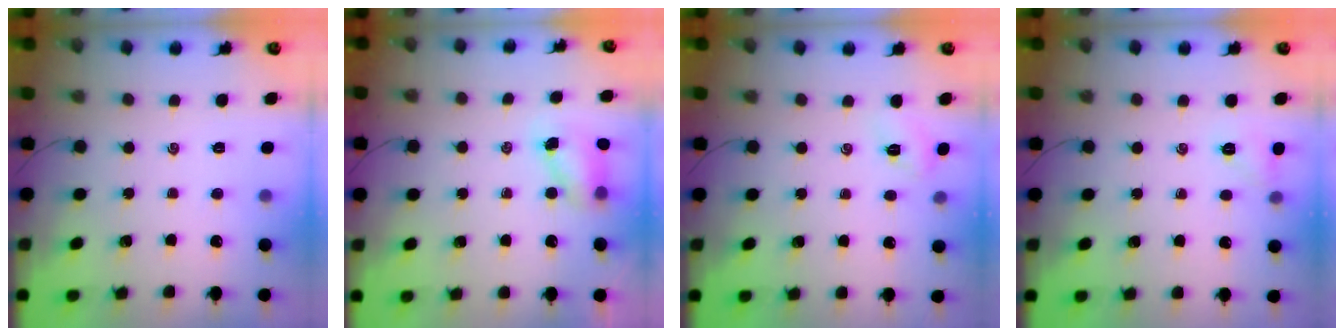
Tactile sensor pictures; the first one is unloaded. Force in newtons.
{"total": 5.6, "press": 5.5, "slide": 0.6}
{"total": 4.1, "press": 3.9, "slide": 1.3}
{"total": 5.0, "press": 4.7, "slide": 1.6}